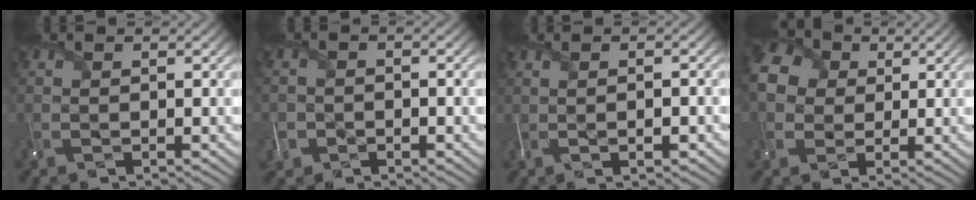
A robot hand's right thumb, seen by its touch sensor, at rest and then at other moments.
{"total": 2.5, "force": [-1.6, 1.9, 0.3], "torque": [-0.002, -0.008, -0.034]}
{"total": 2.9, "force": [-0.4, 0.5, 2.8], "torque": [-0.032, 0.004, -0.011]}
{"total": 8.4, "force": [2.1, 6.8, 4.5], "torque": [-0.131, 0.023, 0.029]}